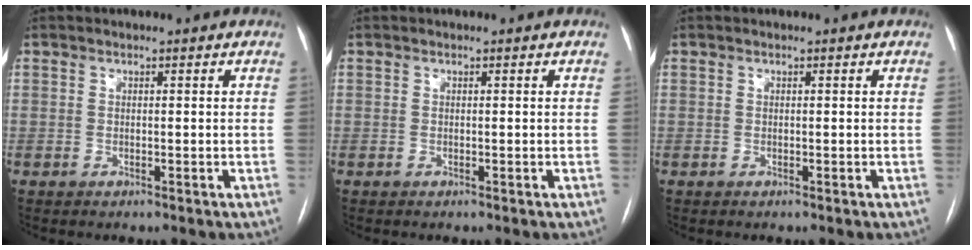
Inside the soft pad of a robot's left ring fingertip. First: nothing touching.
{"total": 0.0}
{"total": 0.0}